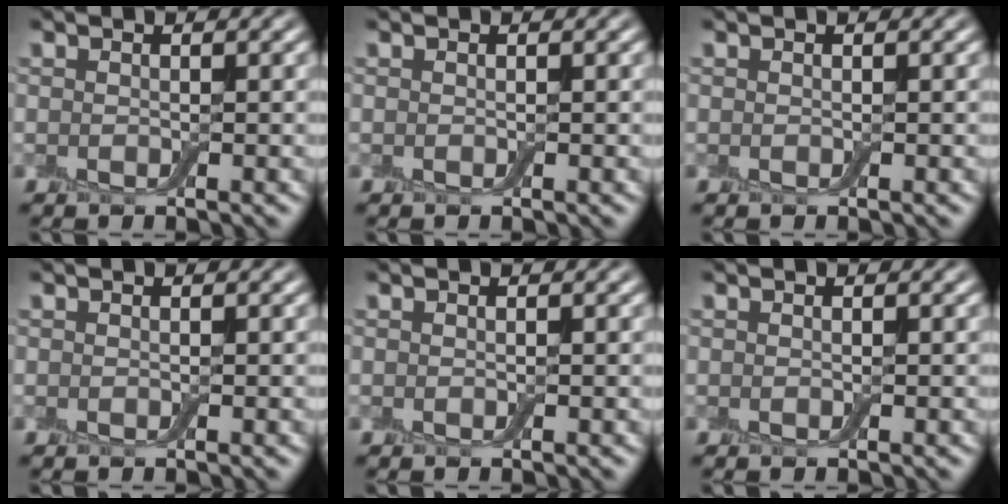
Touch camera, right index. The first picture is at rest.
{"total": 0.0}
{"total": 0.0}
{"total": 0.0}
{"total": 0.0}
{"total": 0.0}